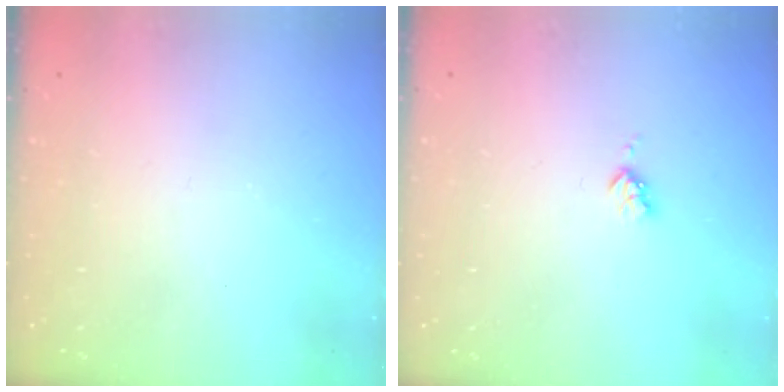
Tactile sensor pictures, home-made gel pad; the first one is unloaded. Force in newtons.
{"total": 3.0, "press": 3.0, "slide": 0.3}